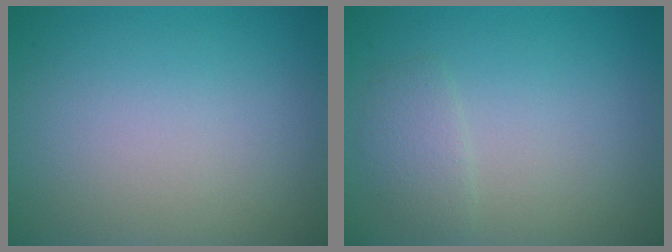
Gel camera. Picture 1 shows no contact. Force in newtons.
{"total": 1.5, "press": 1.5, "slide": 0.0}